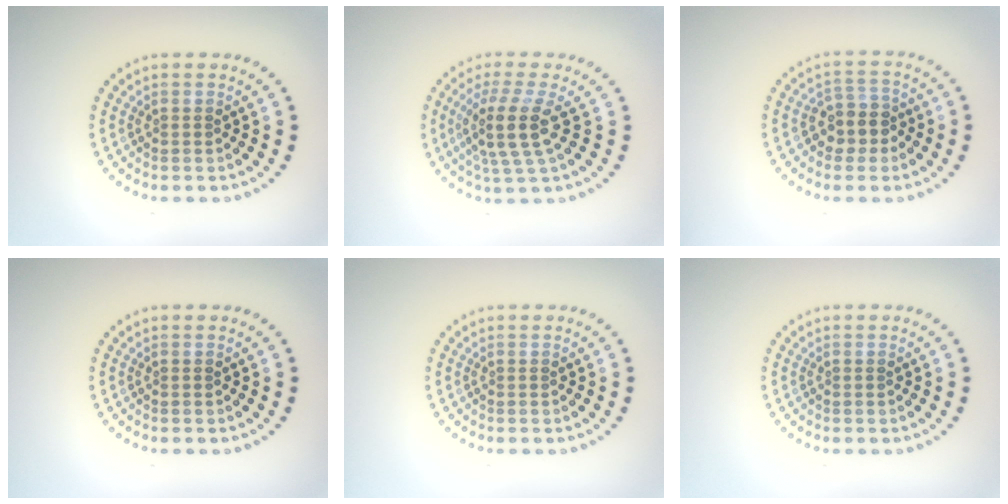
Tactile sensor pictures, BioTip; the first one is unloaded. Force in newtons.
{"total": 4.2, "press": 3.2, "slide": 2.7}
{"total": 2.9, "press": 2.6, "slide": 1.2}
{"total": 0.0}
{"total": 0.0}
{"total": 0.0}